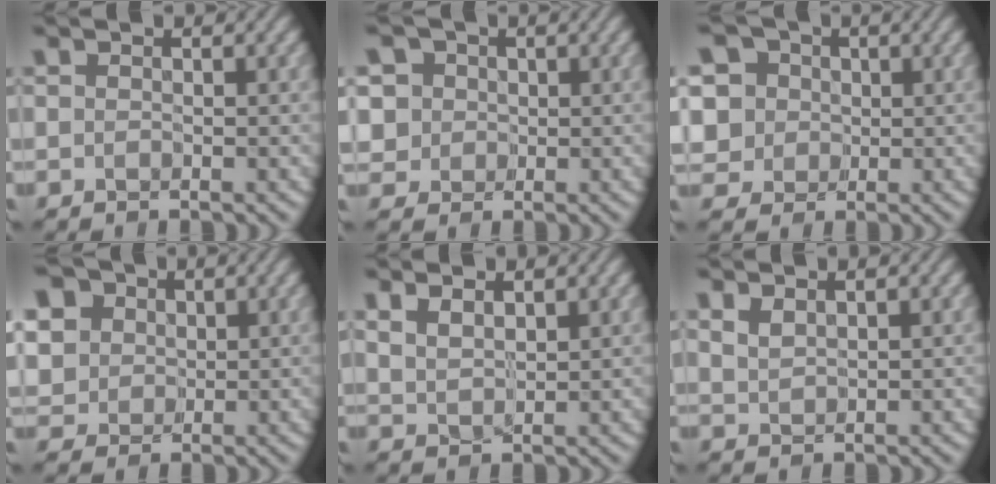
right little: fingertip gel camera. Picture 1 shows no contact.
{"total": 4.0, "force": [1.1, 3.7, 1.2], "torque": [-0.056, 0.007, 0.023]}
{"total": 7.8, "force": [2.5, 6.6, 3.4], "torque": [-0.085, 0.018, 0.031]}
{"total": 8.6, "force": [3.6, 6.9, 3.7], "torque": [-0.117, 0.020, 0.059]}
{"total": 2.9, "force": [1.8, 1.4, 1.7], "torque": [-0.036, 0.009, 0.026]}
{"total": 1.6, "force": [1.2, 0.8, 0.8], "torque": [-0.019, 0.007, 0.022]}